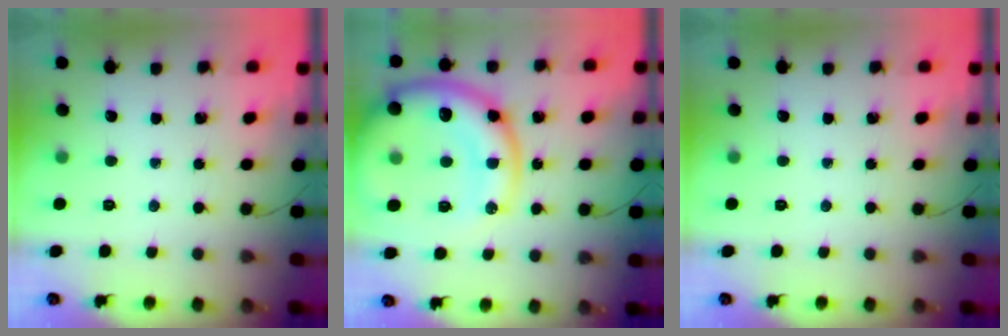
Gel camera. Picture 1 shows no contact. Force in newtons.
{"total": 25.1, "press": 24.8, "slide": 3.9}
{"total": 0.0}